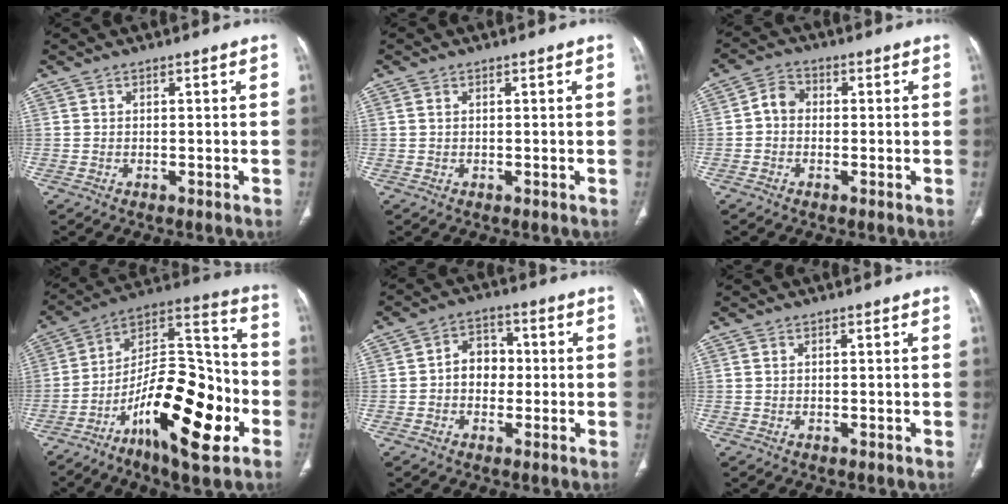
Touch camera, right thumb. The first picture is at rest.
{"total": 0.8, "force": [0.2, 0.6, 0.6], "torque": [-0.016, 0.003, 0.005]}
{"total": 3.9, "force": [-0.3, 3.2, 2.2], "torque": [-0.029, 0.012, -0.016]}
{"total": 24.0, "force": [-9.8, 8.8, 20.0], "torque": [-0.308, 0.063, -0.158]}
{"total": 6.3, "force": [-0.4, 5.1, 3.7], "torque": [-0.028, 0.020, -0.016]}
{"total": 0.6, "force": [0.1, 0.4, 0.4], "torque": [-0.011, 0.002, 0.003]}